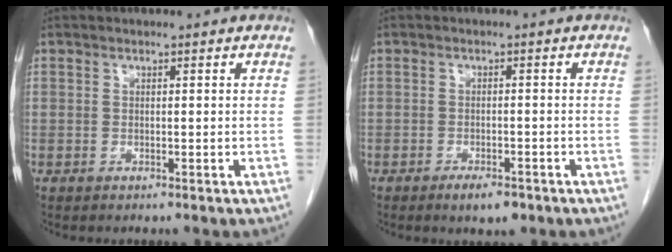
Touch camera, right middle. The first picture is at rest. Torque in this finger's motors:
{"motor_torque": [0.31, -0.09, 0.03, 0.01]}